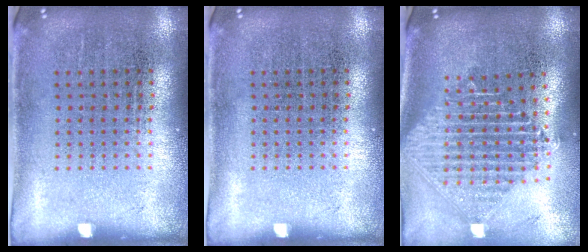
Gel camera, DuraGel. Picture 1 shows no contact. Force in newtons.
{"total": 0.0}
{"total": 2.3, "press": 1.8, "slide": 1.4}